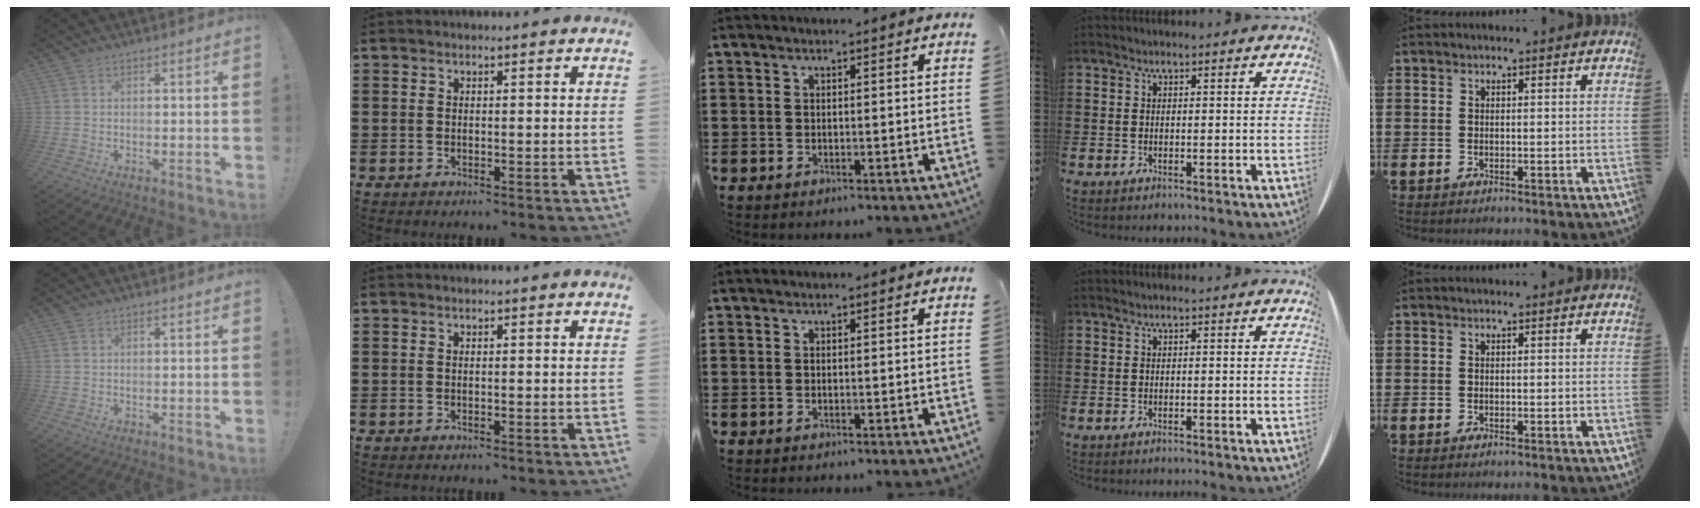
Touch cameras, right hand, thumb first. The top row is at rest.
{}